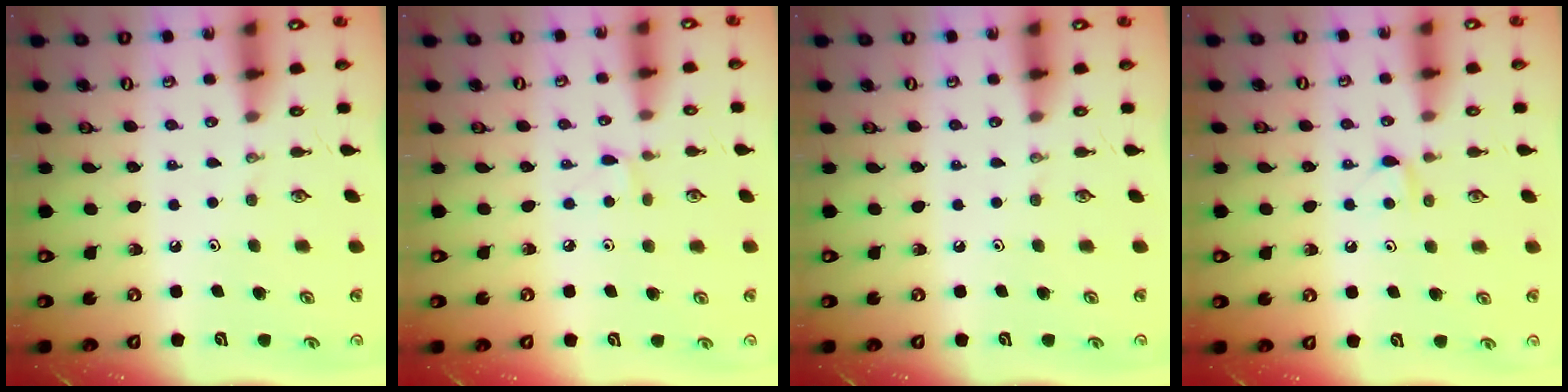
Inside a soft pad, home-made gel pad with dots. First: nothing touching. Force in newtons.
{"total": 3.8, "press": 3.7, "slide": 0.6}
{"total": 0.0}
{"total": 4.7, "press": 4.7, "slide": 0.5}